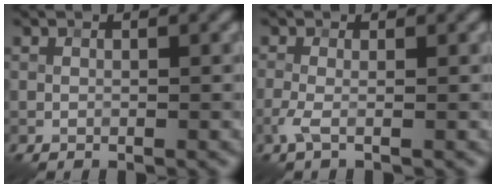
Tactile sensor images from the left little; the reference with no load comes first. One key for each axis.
{"total": 1.6, "fx": -0.5, "fy": 0.3, "fz": 1.5, "tx": -0.038, "ty": -0.002, "tz": -0.015}